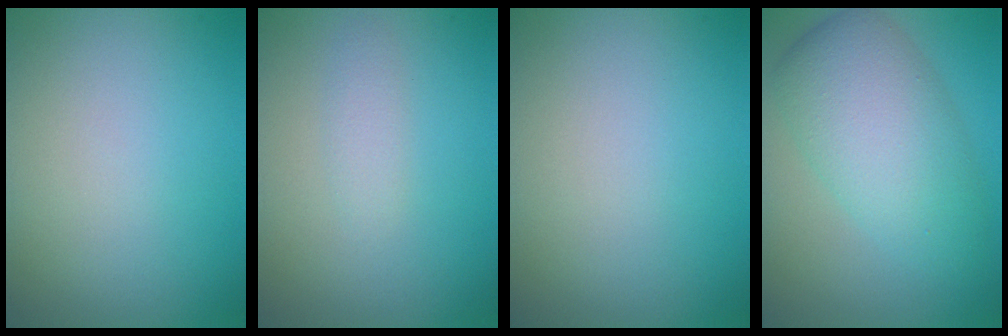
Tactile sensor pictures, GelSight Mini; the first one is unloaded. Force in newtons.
{"total": 1.1, "press": 1.1, "slide": 0.0}
{"total": 0.0}
{"total": 6.8, "press": 6.8, "slide": 0.2}